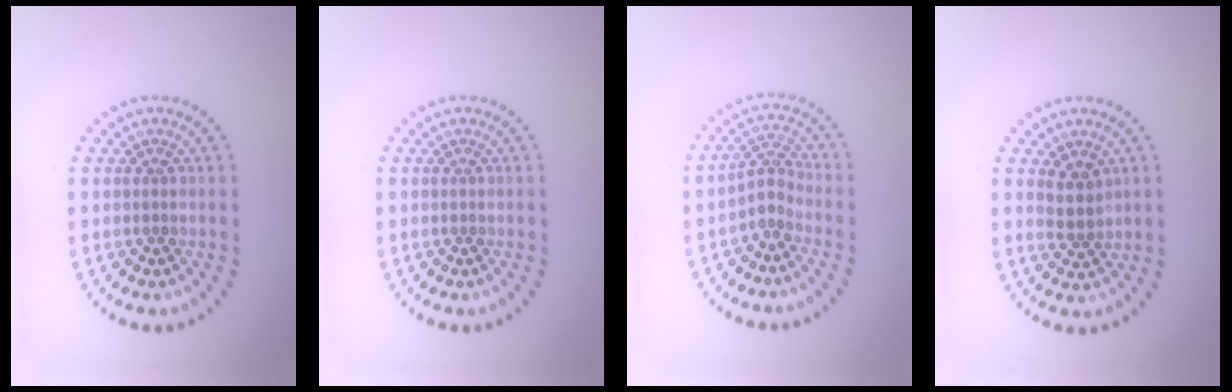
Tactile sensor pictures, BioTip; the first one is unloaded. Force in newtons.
{"total": 0.0}
{"total": 2.2, "press": 1.6, "slide": 1.6}
{"total": 2.2, "press": 1.9, "slide": 1.2}